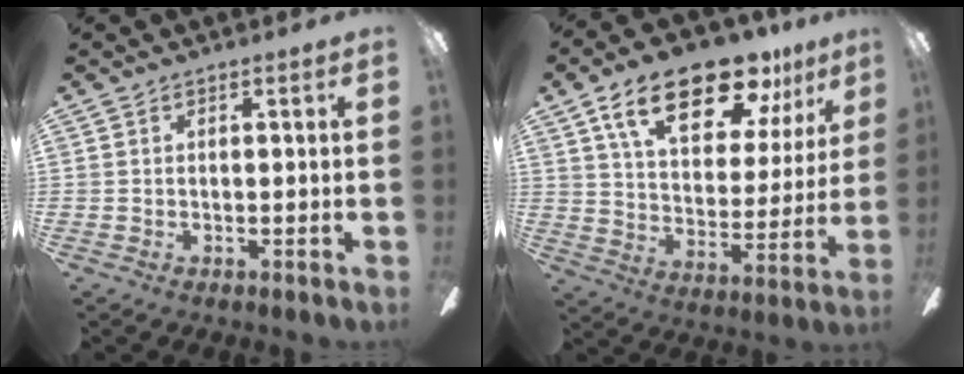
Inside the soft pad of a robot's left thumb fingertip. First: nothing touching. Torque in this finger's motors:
{"motor_torque": [0.79, 0.74, 1.88, -0.88, 0.13]}